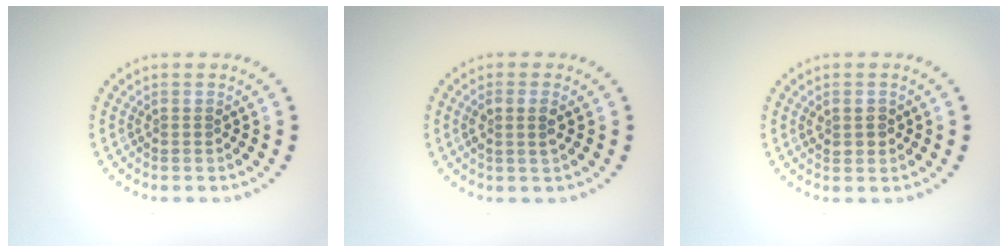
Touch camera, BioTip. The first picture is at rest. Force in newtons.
{"total": 2.0, "press": 1.8, "slide": 0.9}
{"total": 1.5, "press": 1.5, "slide": 0.4}